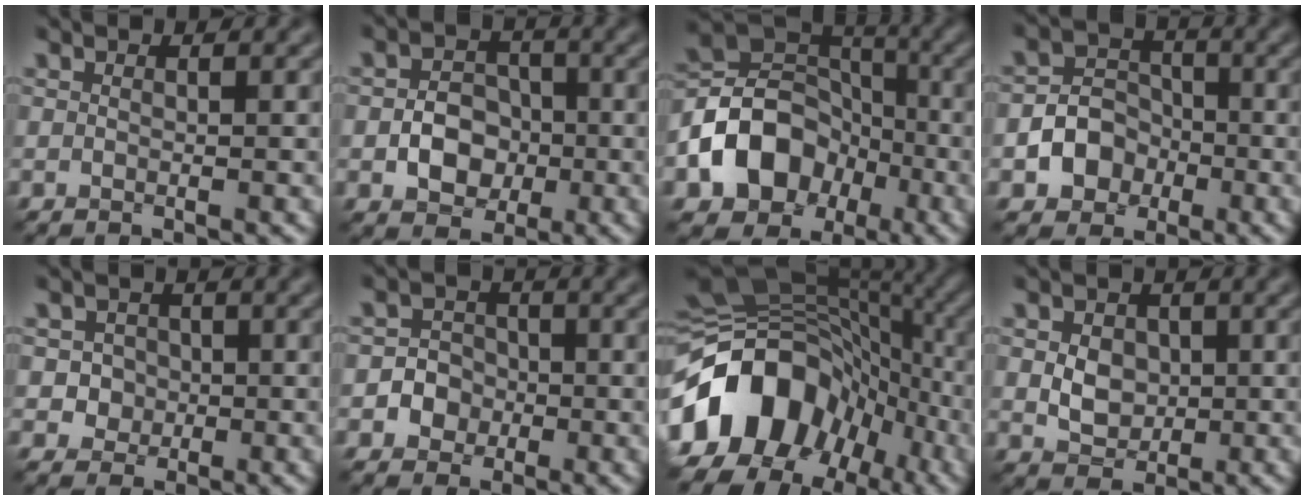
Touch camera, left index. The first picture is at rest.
{"total": 4.4, "force": [-1.2, 3.4, 2.6], "torque": [-0.035, 0.000, -0.022]}
{"total": 9.8, "force": [-3.9, 7.4, 5.1], "torque": [-0.082, 0.001, -0.079]}
{"total": 4.4, "force": [-1.7, 3.6, 1.8], "torque": [-0.012, 0.004, -0.045]}
{"total": 2.4, "force": [-0.2, 2.2, 0.8], "torque": [0.001, 0.003, -0.007]}
{"total": 3.6, "force": [-1.2, 3.3, 0.7], "torque": [0.009, 0.011, -0.039]}
{"total": 15.2, "force": [-5.5, 10.9, 9.1], "torque": [-0.173, -0.002, -0.108]}
{"total": 3.6, "force": [0.1, 2.8, 2.2], "torque": [-0.040, 0.002, -0.006]}